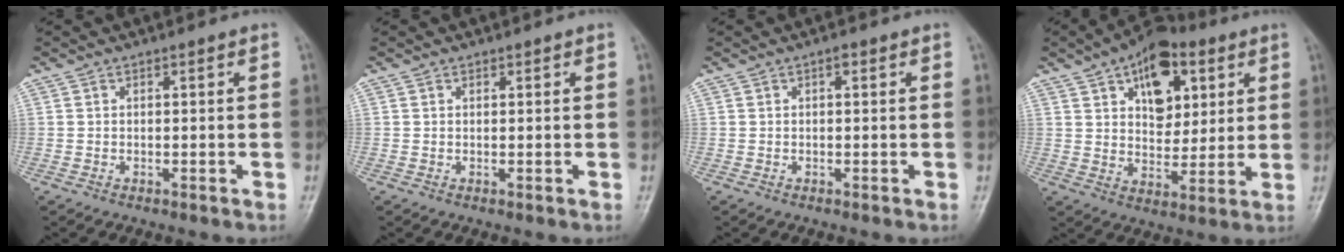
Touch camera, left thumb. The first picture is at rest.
{"total": 0.6, "force": [0.4, 0.5, 0.1], "torque": [0.004, -0.002, 0.005]}
{"total": 0.8, "force": [0.3, 0.5, 0.5], "torque": [-0.003, 0.001, 0.002]}
{"total": 14.2, "force": [6.2, 8.7, 9.4], "torque": [-0.094, -0.021, 0.096]}